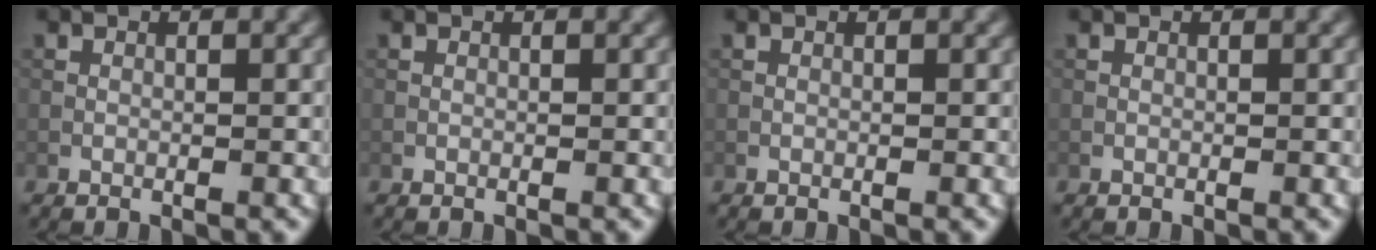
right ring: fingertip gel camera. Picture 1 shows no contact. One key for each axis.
{"total": 0.0}
{"total": 0.0}
{"total": 0.0}